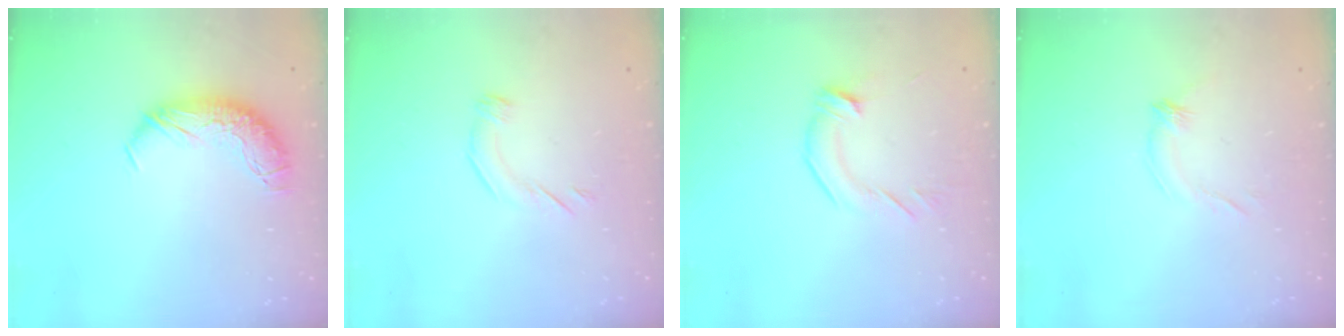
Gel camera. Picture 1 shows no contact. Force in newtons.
{"total": 4.5, "press": 4.4, "slide": 0.7}
{"total": 2.6, "press": 2.6, "slide": 0.4}
{"total": 5.3, "press": 5.1, "slide": 1.3}